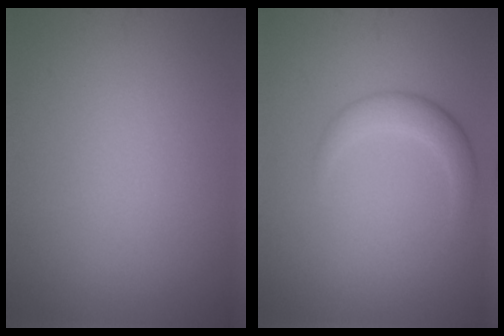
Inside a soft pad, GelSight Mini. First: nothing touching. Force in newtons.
{"total": 2.4, "press": 2.4, "slide": 0.1}